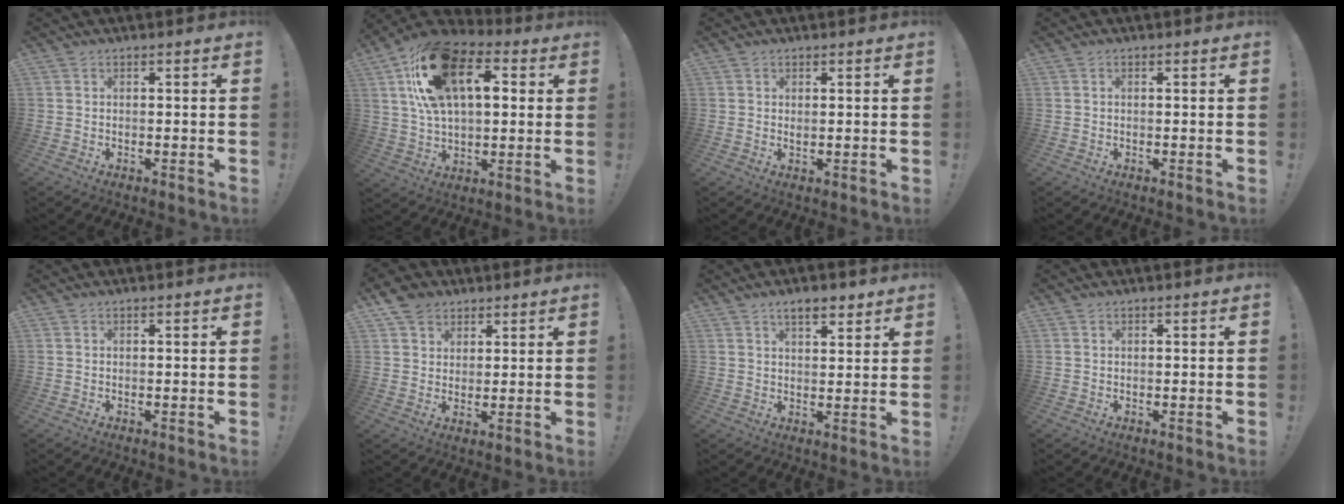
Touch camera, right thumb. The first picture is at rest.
{"total": 21.8, "force": [8.1, 12.6, 15.9], "torque": [-0.267, -0.015, 0.147]}
{"total": 1.1, "force": [0.9, 0.4, 0.5], "torque": [-0.002, -0.004, 0.015]}
{"total": 0.0}
{"total": 0.0}
{"total": 7.4, "force": [5.0, 5.3, 1.5], "torque": [-0.021, -0.030, 0.099]}
{"total": 6.0, "force": [4.2, 2.4, 3.6], "torque": [-0.047, -0.018, 0.073]}
{"total": 0.0}